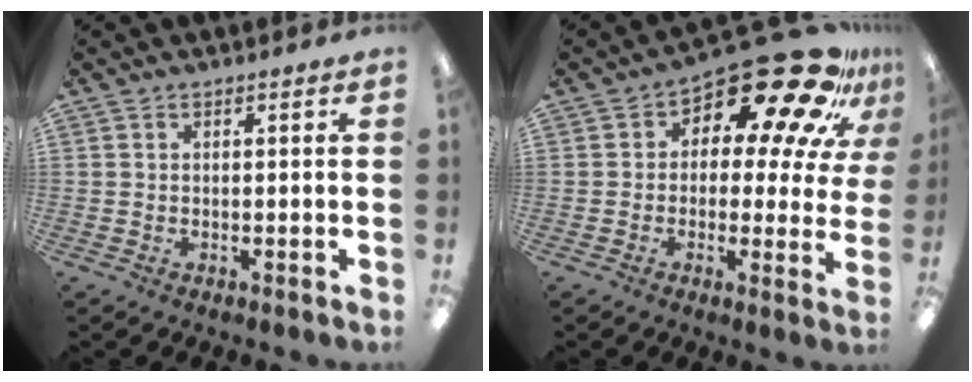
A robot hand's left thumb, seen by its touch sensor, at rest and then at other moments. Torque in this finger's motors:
{"motor_torque": [-0.20, 0.68, -0.13, 0.14, 0.10]}